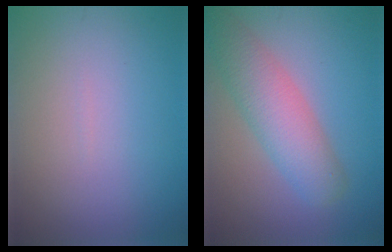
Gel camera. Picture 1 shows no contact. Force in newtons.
{"total": 5.0, "press": 5.0, "slide": 0.3}